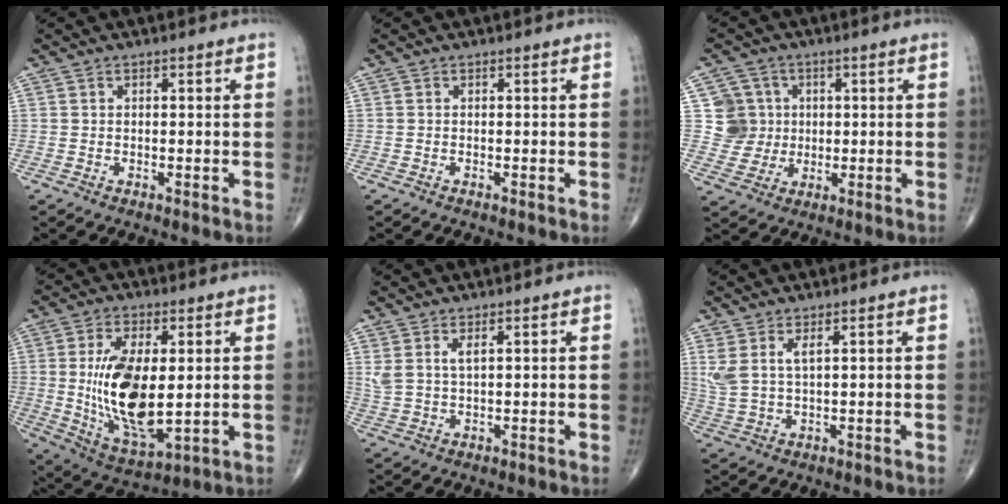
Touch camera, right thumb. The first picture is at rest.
{"total": 0.0}
{"total": 7.1, "force": [1.1, 7.0, 0.8], "torque": [0.023, 0.006, 0.018]}
{"total": 16.9, "force": [0.8, 7.8, 14.9], "torque": [-0.271, -0.022, 0.028]}
{"total": 3.4, "force": [1.7, 1.1, 2.8], "torque": [-0.065, -0.004, 0.042]}
{"total": 5.1, "force": [2.3, 1.7, 4.2], "torque": [-0.109, -0.010, 0.057]}